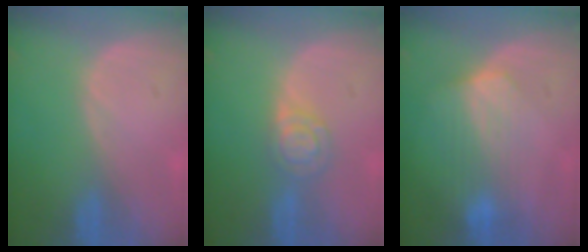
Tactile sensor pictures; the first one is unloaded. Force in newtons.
{"total": 4.6, "press": 4.2, "slide": 1.9}
{"total": 7.2, "press": 6.4, "slide": 3.1}